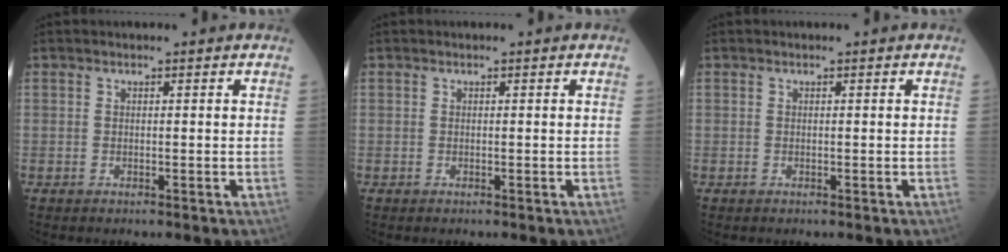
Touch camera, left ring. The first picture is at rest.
{"total": 0.0}
{"total": 0.0}